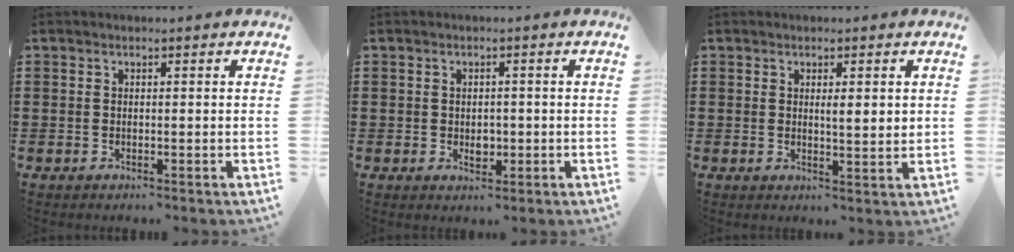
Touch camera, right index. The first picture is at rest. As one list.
[{"total": 2.0, "force": [-0.2, 1.4, 1.4], "torque": [-0.021, 0.001, -0.006]}, {"total": 2.2, "force": [0.7, 0.5, 2.1], "torque": [-0.034, 0.001, 0.008]}]